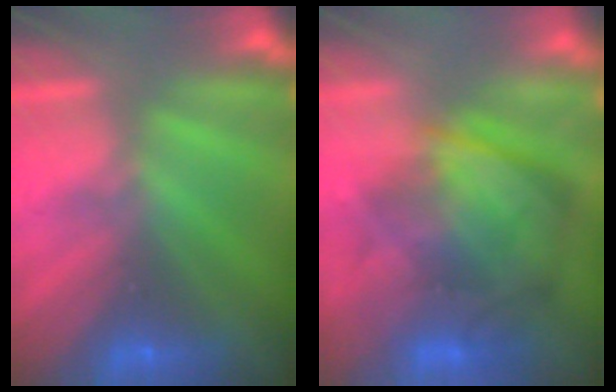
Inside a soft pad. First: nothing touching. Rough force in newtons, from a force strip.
{"total": 9.7}